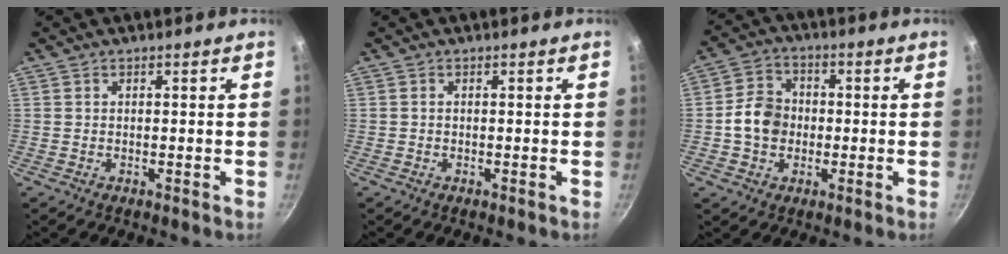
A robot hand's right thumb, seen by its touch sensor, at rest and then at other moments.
{"total": 0.0}
{"total": 8.1, "force": [-0.8, 6.8, 4.3], "torque": [-0.047, 0.021, -0.027]}